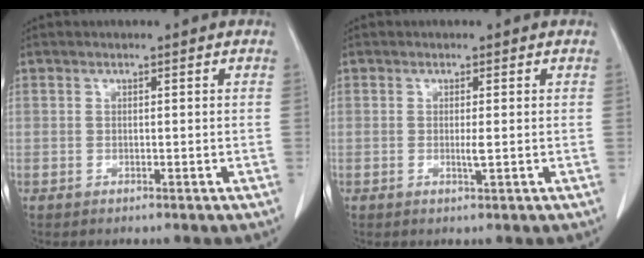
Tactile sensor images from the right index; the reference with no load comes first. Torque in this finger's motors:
{"motor_torque": [0.47, 0.27, 0.27, 0.09]}